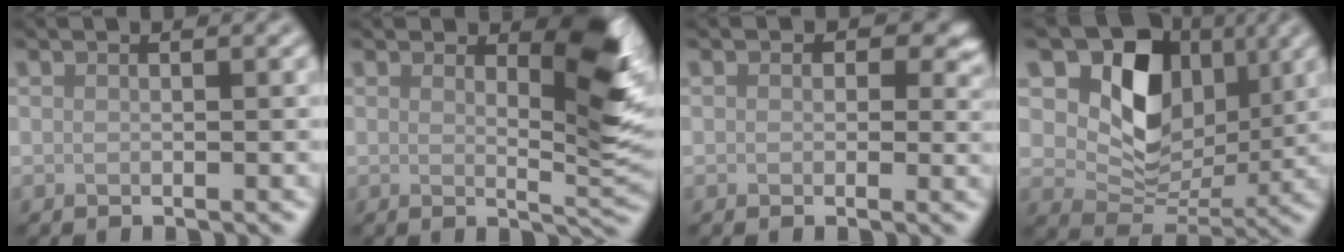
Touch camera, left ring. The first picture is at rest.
{"total": 4.9, "force": [2.1, 1.4, 4.2], "torque": [-0.057, -0.010, 0.029]}
{"total": 3.6, "force": [1.1, 2.8, 2.1], "torque": [-0.023, -0.006, 0.006]}
{"total": 9.8, "force": [3.1, 7.1, 6.0], "torque": [-0.103, -0.017, 0.054]}